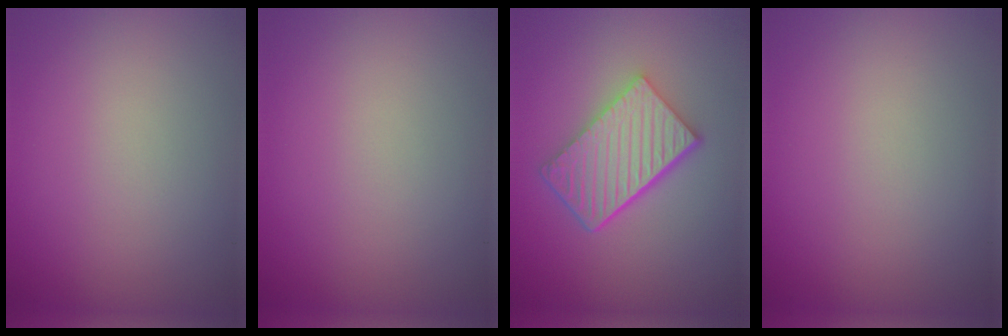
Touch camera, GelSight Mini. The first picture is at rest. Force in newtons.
{"total": 0.0}
{"total": 6.1, "press": 4.4, "slide": 4.2}
{"total": 0.0}